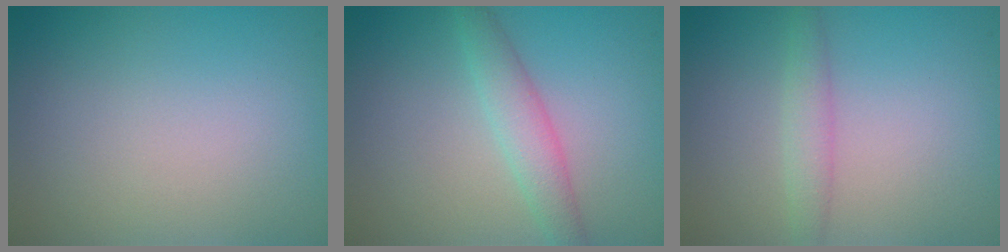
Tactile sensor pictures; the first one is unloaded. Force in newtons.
{"total": 2.7, "press": 2.7, "slide": 0.1}
{"total": 1.7, "press": 1.7, "slide": 0.1}